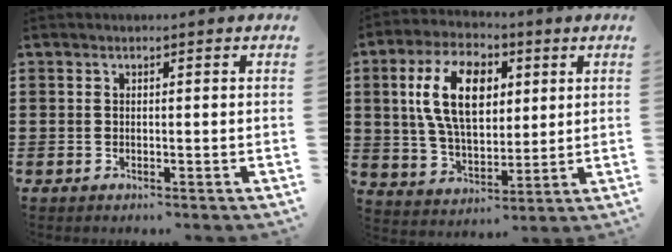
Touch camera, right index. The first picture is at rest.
{"total": 12.1, "force": [3.3, 6.9, 9.3], "torque": [-0.204, 0.013, 0.054]}